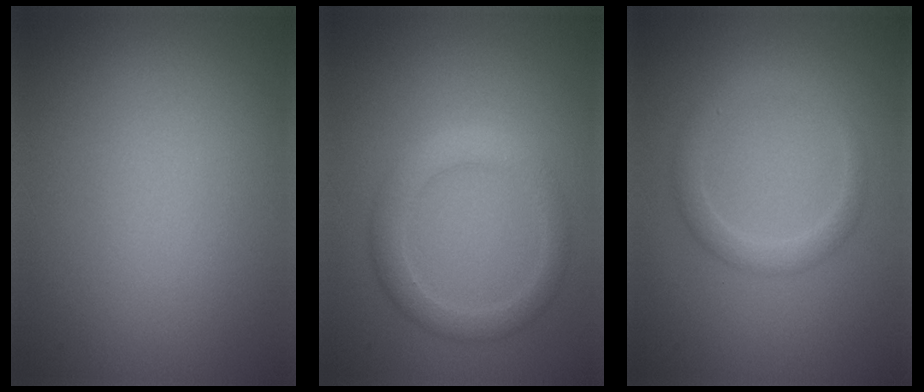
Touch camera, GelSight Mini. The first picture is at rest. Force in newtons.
{"total": 3.0, "press": 3.0, "slide": 0.1}
{"total": 2.0, "press": 2.0, "slide": 0.1}